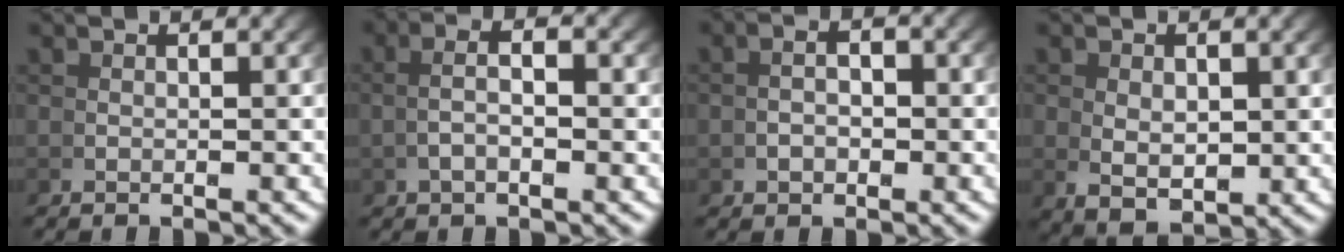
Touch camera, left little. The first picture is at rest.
{"total": 2.8, "force": [0.4, 0.9, 2.6], "torque": [-0.042, 0.005, 0.008]}
{"total": 1.8, "force": [-0.1, 1.0, 1.6], "torque": [-0.018, 0.003, -0.004]}
{"total": 3.6, "force": [-0.5, 2.1, 2.9], "torque": [-0.061, -0.032, 0.016]}